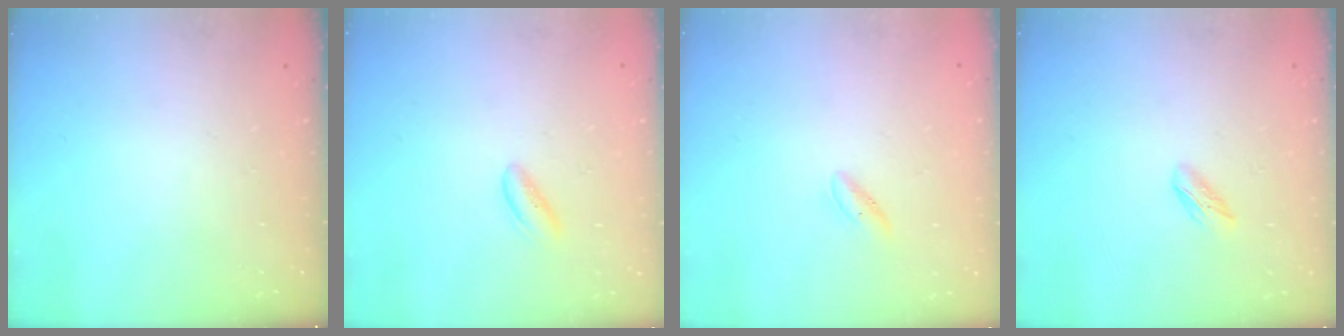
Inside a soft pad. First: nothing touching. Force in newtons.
{"total": 2.0, "press": 2.0, "slide": 0.2}
{"total": 2.2, "press": 2.0, "slide": 0.8}
{"total": 2.7, "press": 2.6, "slide": 0.8}